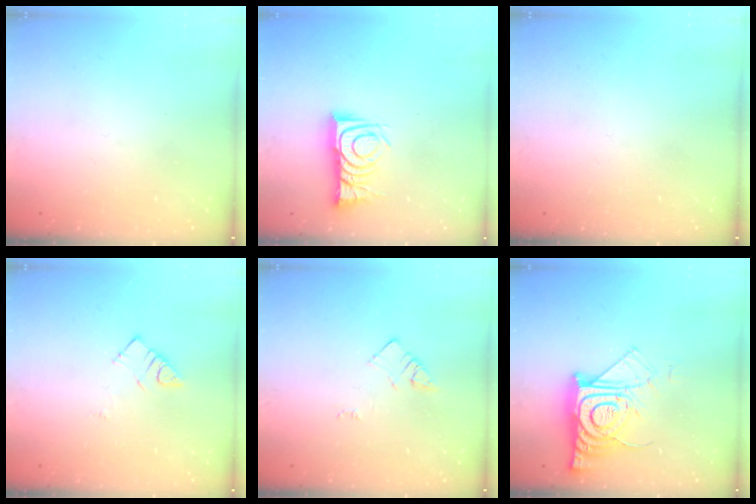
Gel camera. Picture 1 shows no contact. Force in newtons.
{"total": 11.2, "press": 11.2, "slide": 0.5}
{"total": 0.0}
{"total": 4.3, "press": 4.3, "slide": 0.5}
{"total": 2.1, "press": 2.1, "slide": 0.3}
{"total": 15.1, "press": 15.0, "slide": 1.2}